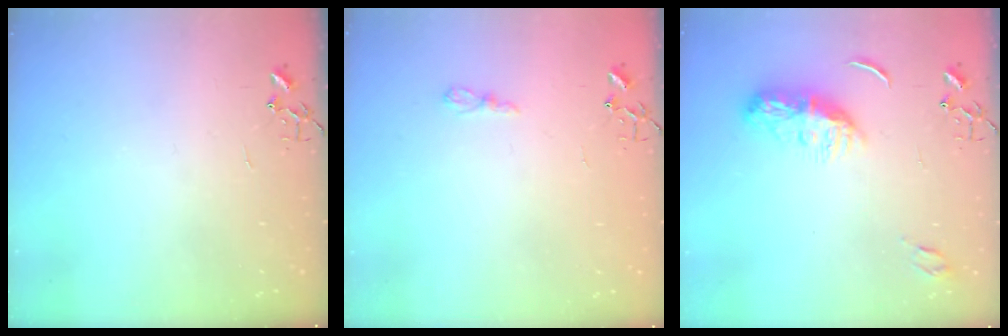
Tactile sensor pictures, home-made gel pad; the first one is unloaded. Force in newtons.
{"total": 5.7, "press": 5.7, "slide": 0.3}
{"total": 9.4, "press": 9.4, "slide": 0.4}